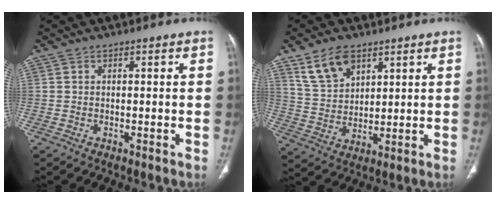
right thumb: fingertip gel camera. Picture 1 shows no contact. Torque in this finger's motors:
{"motor_torque": [0.29, 0.36, 0.10, 0.10, 0.05]}